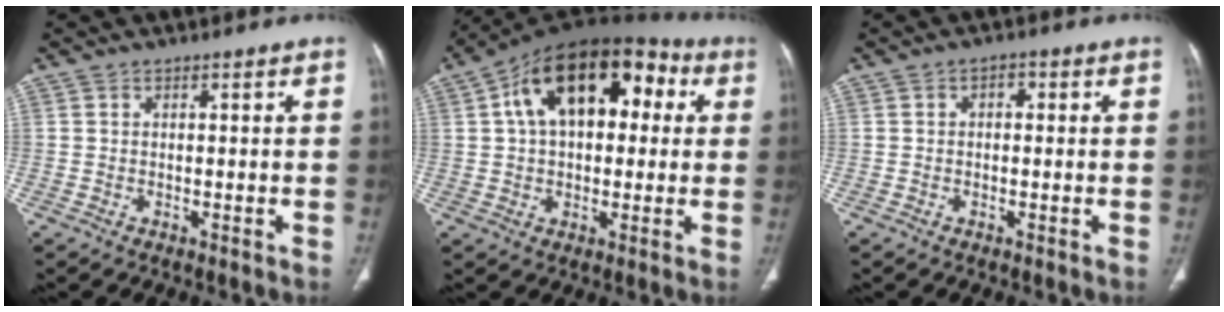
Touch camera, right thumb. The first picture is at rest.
{"total": 20.2, "force": [5.1, 11.9, 15.4], "torque": [-0.216, 0.038, 0.070]}
{"total": 1.8, "force": [0.2, 1.2, 1.3], "torque": [-0.011, 0.006, -0.002]}